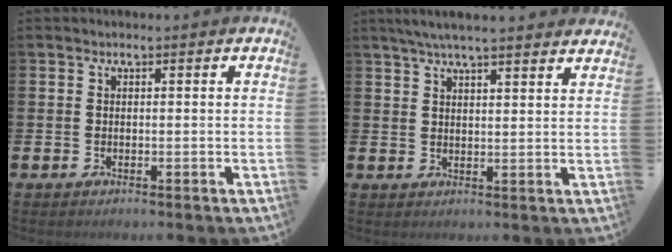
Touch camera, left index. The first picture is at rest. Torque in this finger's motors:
{"motor_torque": [1.06, -1.07, 0.55, 0.19]}